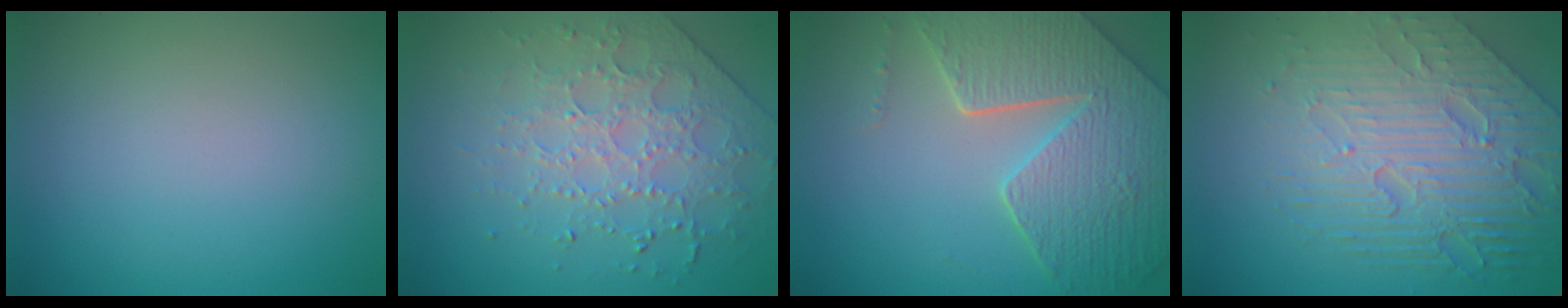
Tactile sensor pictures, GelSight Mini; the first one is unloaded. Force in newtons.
{"total": 3.8, "press": 3.6, "slide": 1.4}
{"total": 8.5, "press": 6.1, "slide": 5.8}
{"total": 8.4, "press": 5.6, "slide": 6.2}